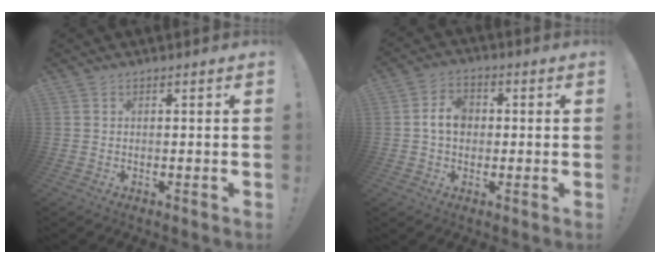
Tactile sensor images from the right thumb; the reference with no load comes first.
{"total": 7.1, "force": [0.5, 5.5, 4.5], "torque": [-0.068, 0.011, 0.010]}